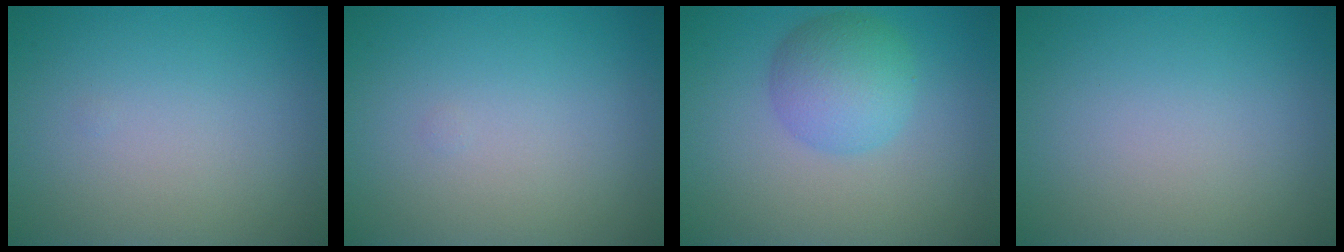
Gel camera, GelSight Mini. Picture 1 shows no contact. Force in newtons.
{"total": 0.0}
{"total": 4.3, "press": 4.3, "slide": 0.0}
{"total": 0.0}